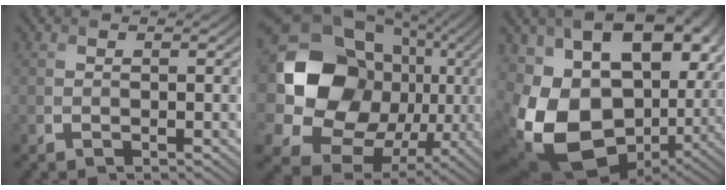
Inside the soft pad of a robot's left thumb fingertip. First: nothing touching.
{"total": 19.1, "force": [0.8, 15.7, 10.8], "torque": [-0.232, -0.019, 0.021]}
{"total": 21.8, "force": [-0.4, 15.1, 15.7], "torque": [-0.325, -0.054, 0.034]}